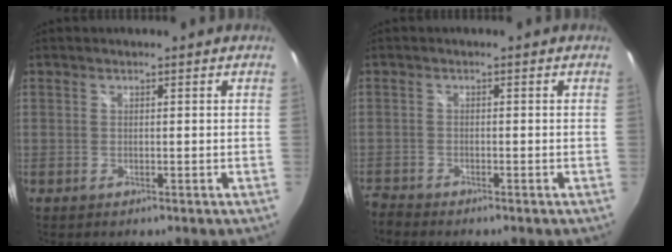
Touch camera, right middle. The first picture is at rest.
{"total": 2.7, "force": [-2.6, 0.4, 0.0], "torque": [-0.011, -0.013, -0.059]}